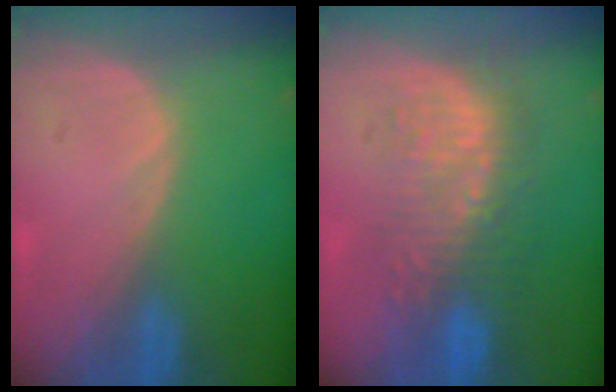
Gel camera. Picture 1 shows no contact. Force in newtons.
{"total": 9.2, "press": 8.7, "slide": 2.7}